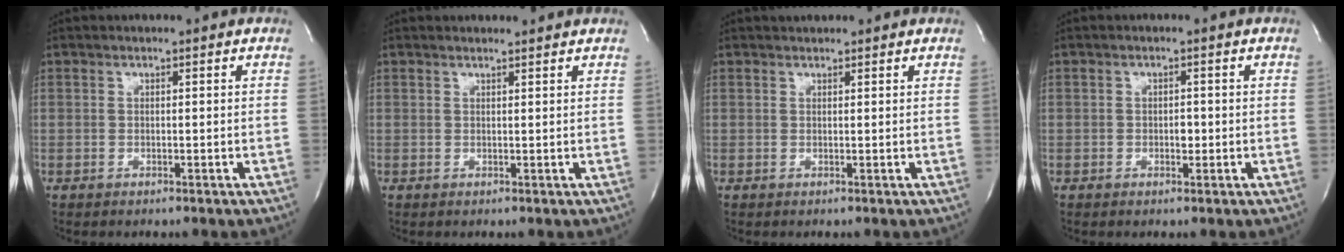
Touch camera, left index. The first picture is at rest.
{"total": 2.1, "force": [2.1, 0.1, 0.1], "torque": [-0.012, 0.001, 0.022]}
{"total": 1.4, "force": [1.3, 0.5, 0.3], "torque": [-0.008, 0.013, 0.020]}
{"total": 1.4, "force": [-0.4, 0.8, 1.0], "torque": [-0.016, -0.001, -0.007]}